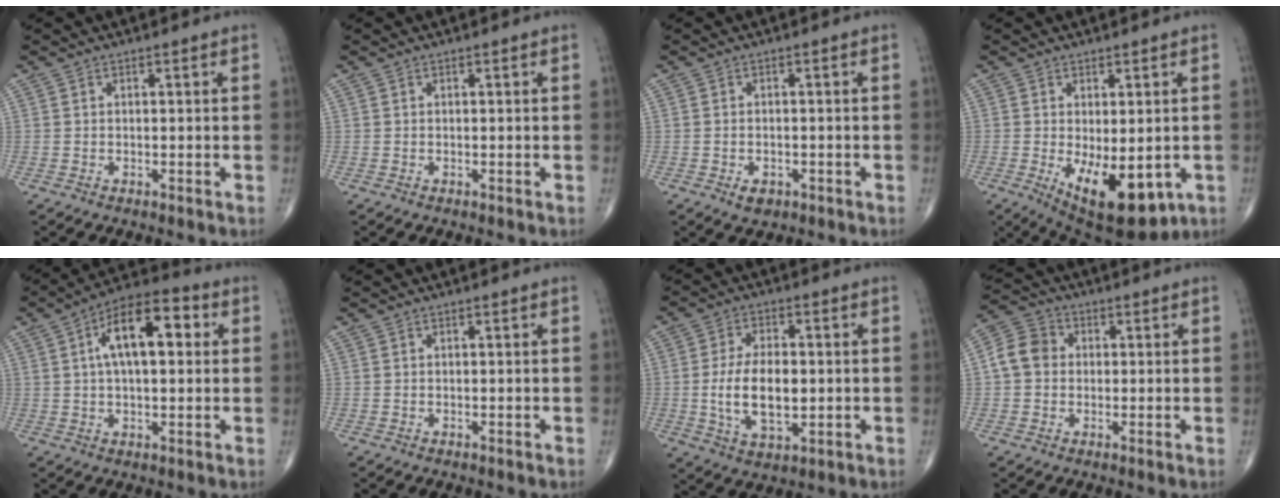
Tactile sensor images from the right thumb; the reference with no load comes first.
{"total": 0.0}
{"total": 2.6, "force": [-1.1, 1.7, 1.5], "torque": [-0.015, 0.004, -0.009]}
{"total": 13.1, "force": [-3.7, 6.1, 11.0], "torque": [-0.155, -0.019, -0.033]}
{"total": 13.9, "force": [3.1, 6.5, 11.8], "torque": [-0.183, 0.025, 0.041]}
{"total": 0.0}
{"total": 11.3, "force": [-0.9, 6.1, 9.5], "torque": [-0.167, -0.001, -0.010]}
{"total": 6.8, "force": [0.2, 5.8, 3.5], "torque": [-0.056, 0.020, -0.007]}